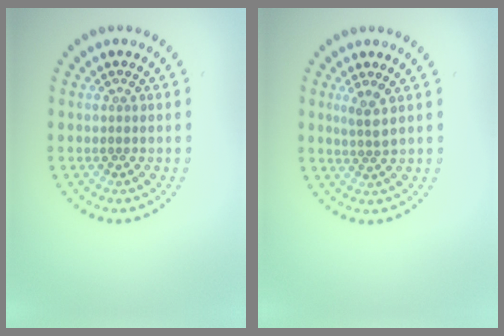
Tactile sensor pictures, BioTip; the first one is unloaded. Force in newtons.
{"total": 1.8, "press": 1.3, "slide": 1.2}